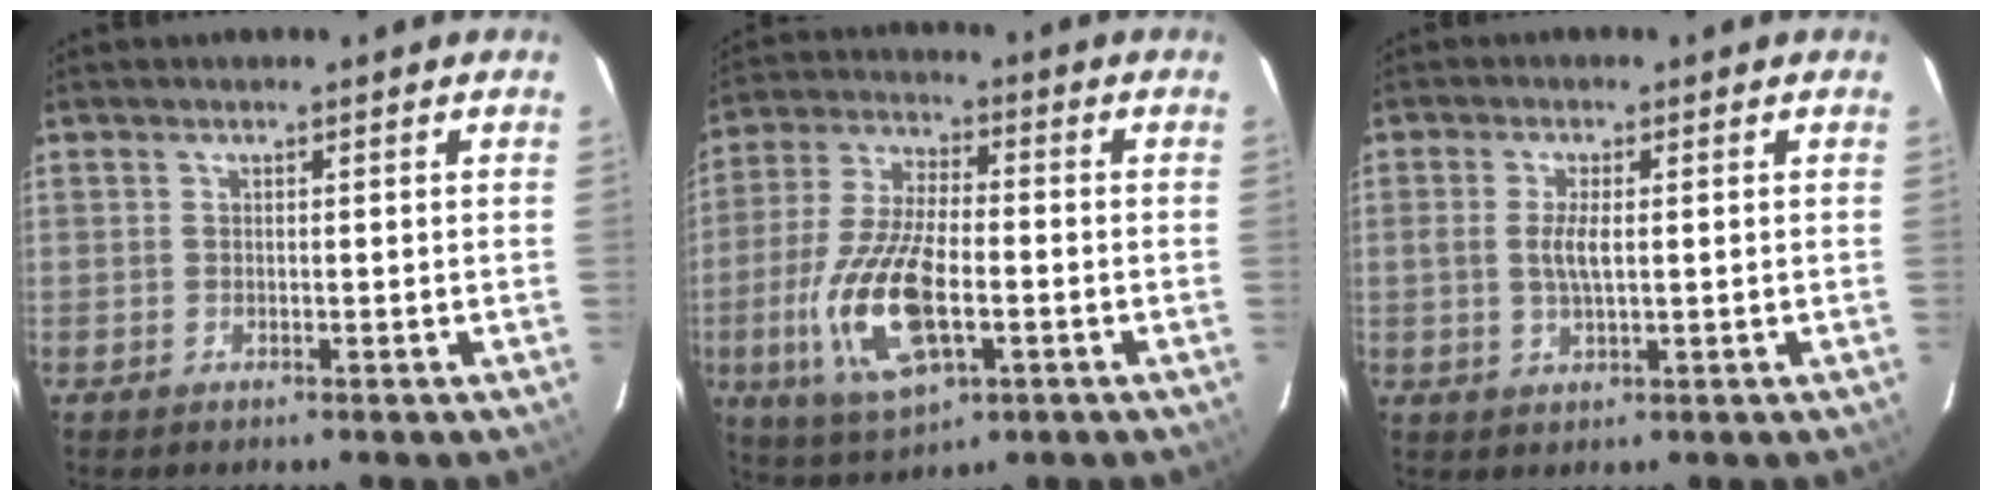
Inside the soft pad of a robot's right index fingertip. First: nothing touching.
{"total": 16.7, "force": [-4.6, 6.9, 14.5], "torque": [-0.311, -0.013, -0.081]}
{"total": 3.7, "force": [0.2, 1.2, 3.5], "torque": [-0.070, -0.001, 0.004]}